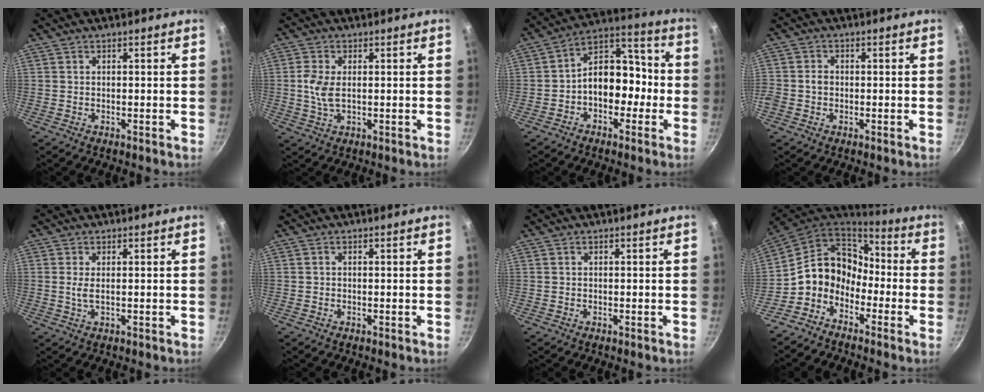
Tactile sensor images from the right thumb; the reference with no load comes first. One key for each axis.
{"total": 5.1, "fx": 0.3, "fy": 2.8, "fz": 4.2, "tx": -0.100, "ty": 0.001, "tz": 0.007}
{"total": 12.7, "fx": -2.1, "fy": 8.3, "fz": 9.3, "tx": -0.111, "ty": 0.048, "tz": -0.049}
{"total": 3.4, "fx": -0.4, "fy": 2.9, "fz": 1.7, "tx": -0.024, "ty": 0.009, "tz": -0.008}
{"total": 1.9, "fx": 0.2, "fy": 0.7, "fz": 1.8, "tx": -0.047, "ty": -0.002, "tz": 0.008}
{"total": 0.0}
{"total": 0.0}
{"total": 11.9, "fx": -4.9, "fy": 9.3, "fz": 5.5, "tx": -0.076, "ty": 0.086, "tz": -0.103}